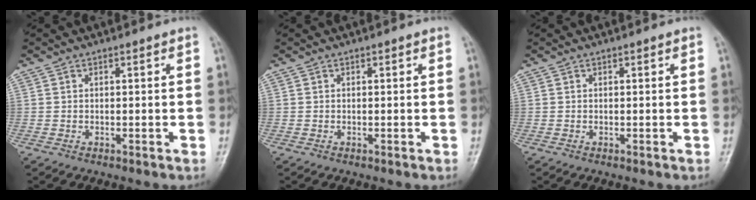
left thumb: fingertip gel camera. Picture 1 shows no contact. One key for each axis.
{"total": 0.0}
{"total": 0.0}